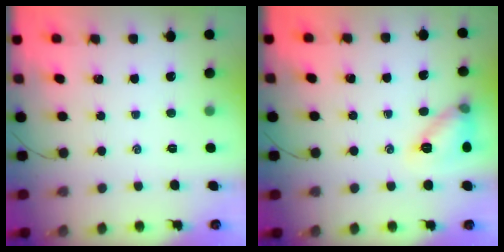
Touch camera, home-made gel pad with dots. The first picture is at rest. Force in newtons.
{"total": 10.2, "press": 10.1, "slide": 1.4}